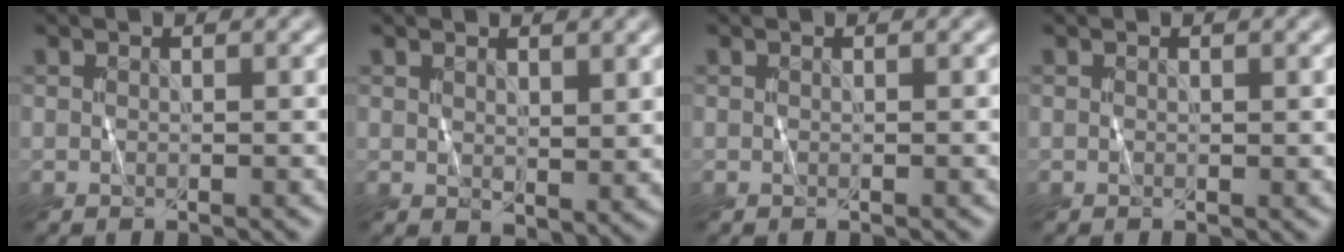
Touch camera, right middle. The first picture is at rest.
{"total": 2.3, "force": [1.3, 1.1, 1.4], "torque": [-0.025, -0.009, 0.030]}
{"total": 0.0}
{"total": 0.0}